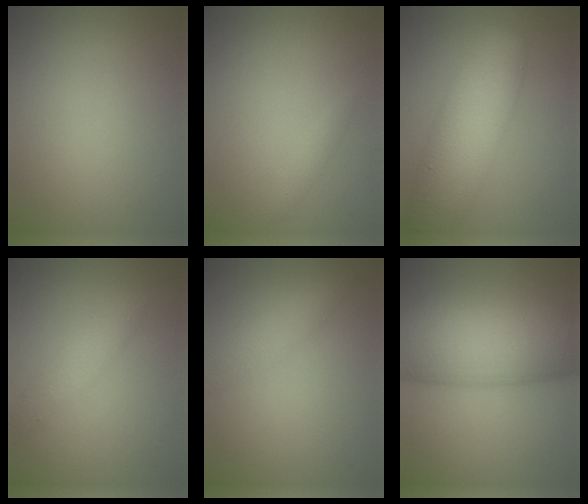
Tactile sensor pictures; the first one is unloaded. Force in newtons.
{"total": 0.8, "press": 0.8, "slide": 0.1}
{"total": 8.0, "press": 8.0, "slide": 0.4}
{"total": 2.3, "press": 2.3, "slide": 0.1}
{"total": 3.1, "press": 3.1, "slide": 0.1}
{"total": 11.9, "press": 11.9, "slide": 0.5}